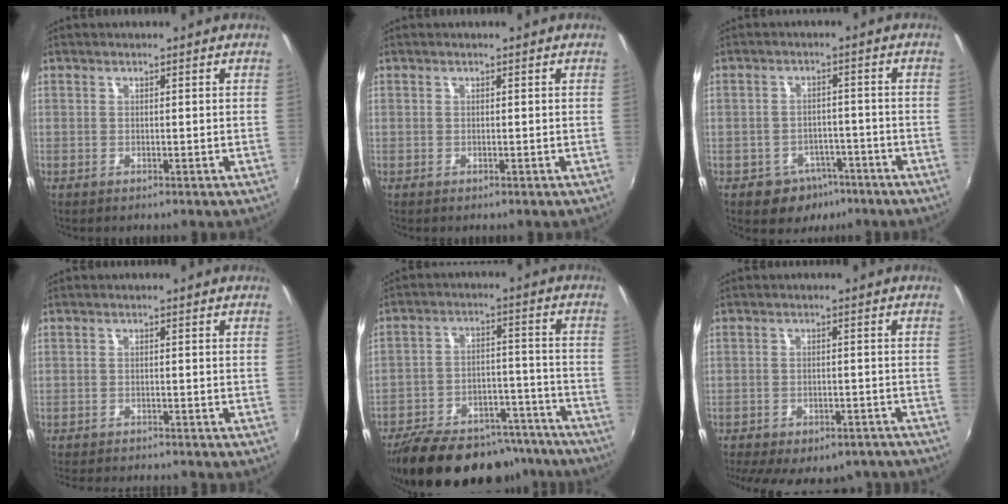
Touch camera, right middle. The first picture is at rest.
{"total": 0.0}
{"total": 6.3, "force": [-4.0, 4.7, 1.4], "torque": [-0.031, 0.017, -0.044]}
{"total": 8.6, "force": [-7.9, 1.2, 3.0], "torque": [-0.075, -0.016, -0.120]}
{"total": 26.5, "force": [-22.0, 9.9, 10.9], "torque": [-0.210, 0.010, -0.296]}
{"total": 17.0, "force": [-13.7, 6.7, 7.5], "torque": [-0.159, -0.020, -0.167]}